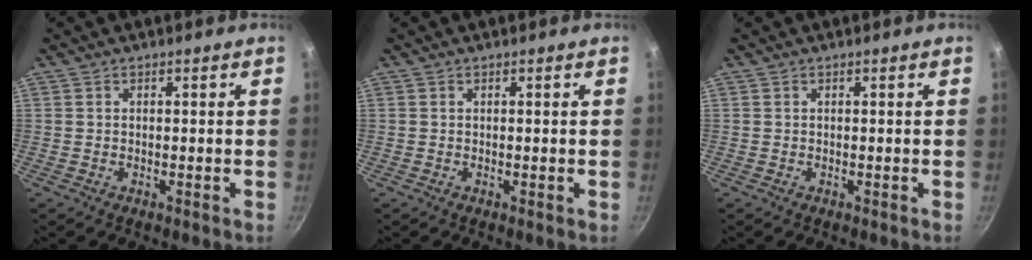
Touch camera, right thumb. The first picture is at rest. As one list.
[{"total": 0.0}, {"total": 0.0}]